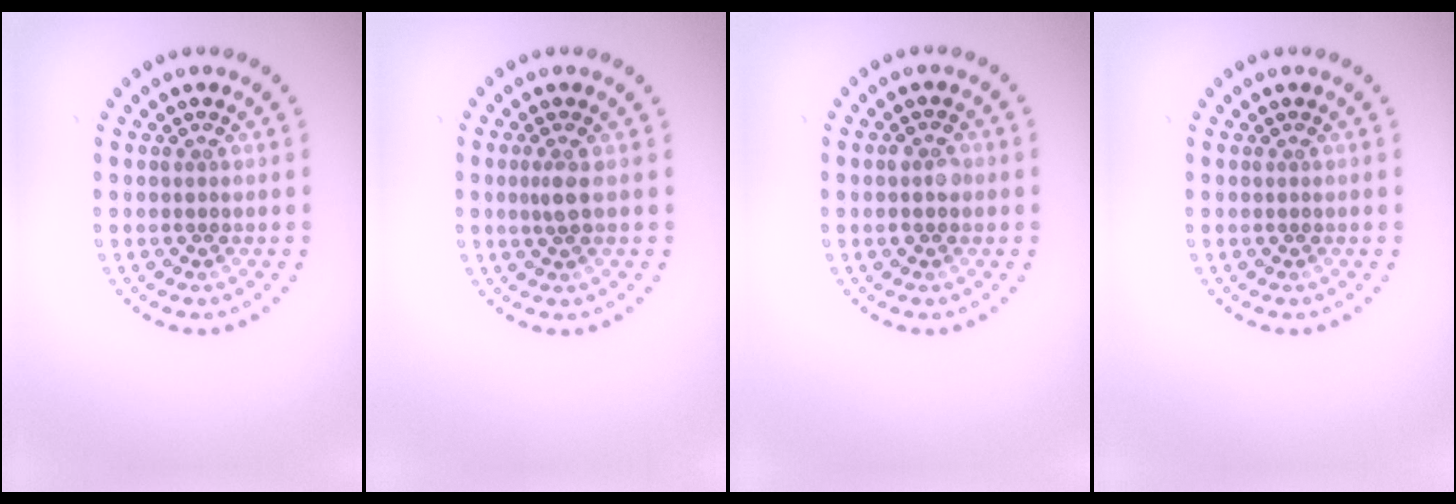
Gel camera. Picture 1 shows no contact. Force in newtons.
{"total": 1.4, "press": 1.0, "slide": 0.9}
{"total": 1.7, "press": 1.7, "slide": 0.1}
{"total": 0.0}